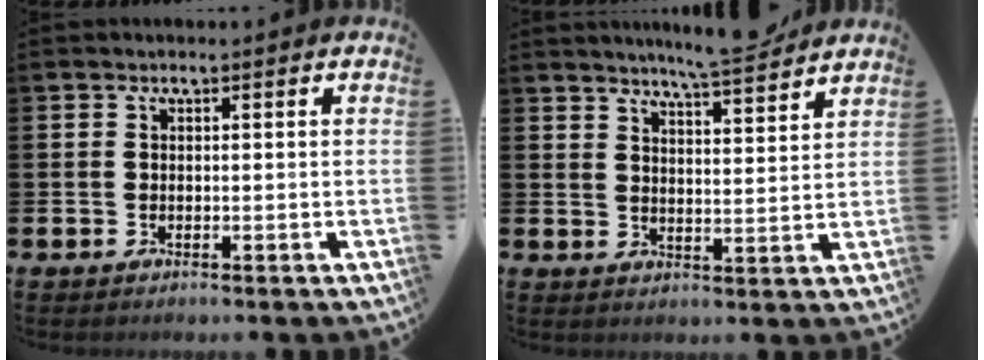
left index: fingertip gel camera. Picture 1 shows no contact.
{"total": 6.4, "force": [6.2, -0.4, 1.3], "torque": [-0.029, -0.040, 0.108]}